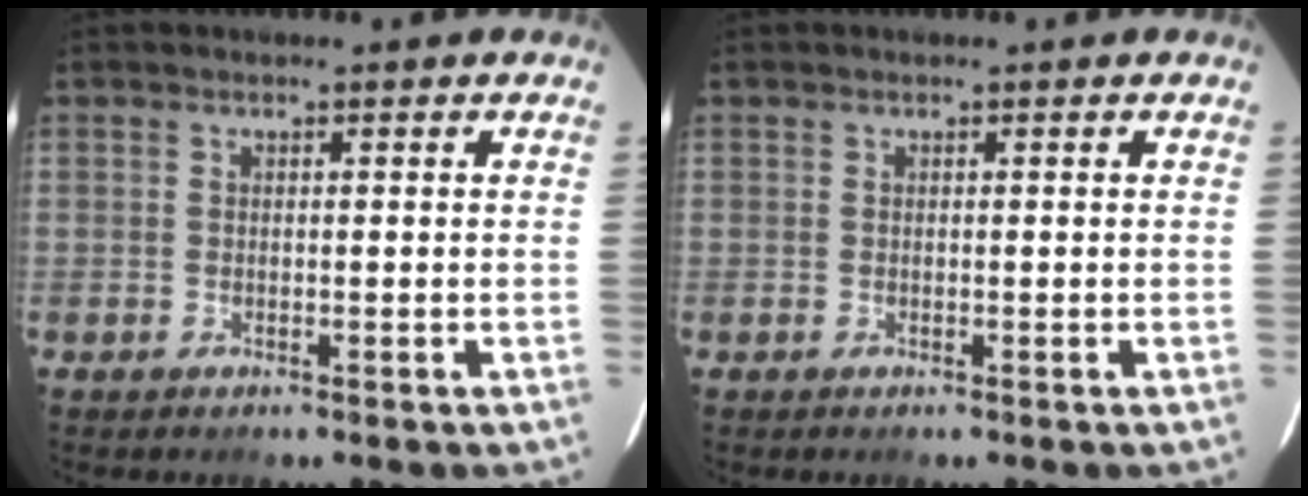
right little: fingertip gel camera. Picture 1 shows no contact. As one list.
[{"total": 0.0}]